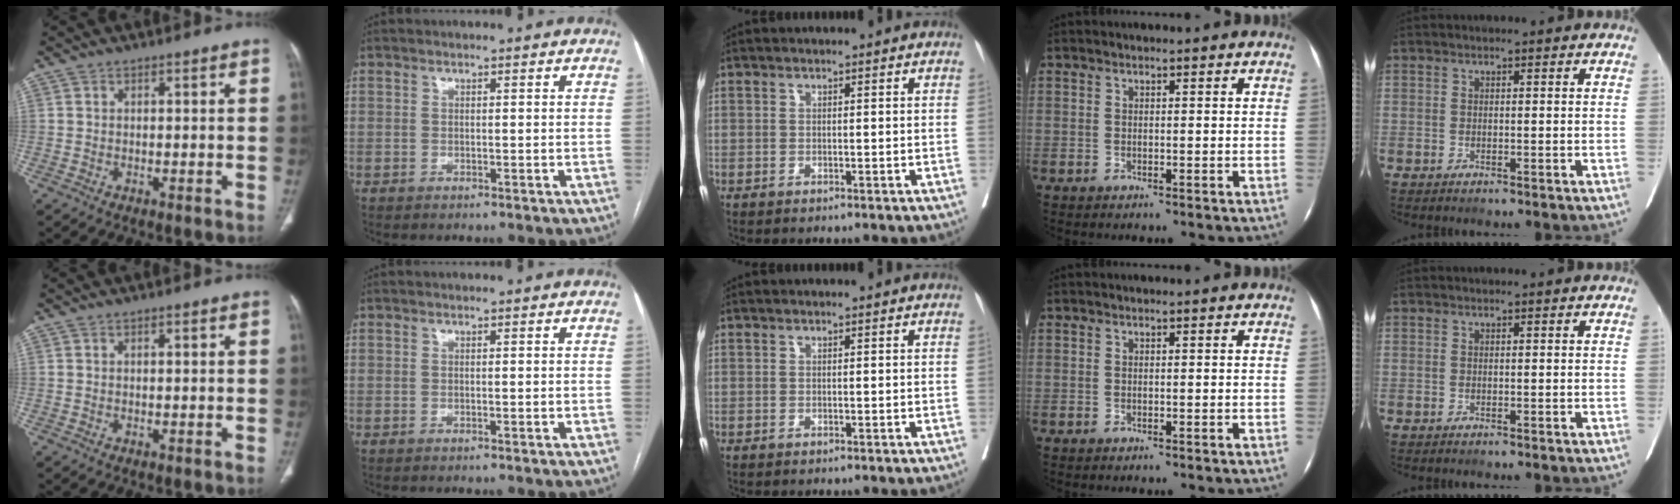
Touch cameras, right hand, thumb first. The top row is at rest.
{"thumb": {"total": 0.9, "force": [0.3, 0.3, 0.8], "torque": [-0.017, 0.004, 0.006]}, "index": {"total": 0.7, "force": [-0.1, 0.1, 0.6], "torque": [-0.009, 0.004, 0.003]}}